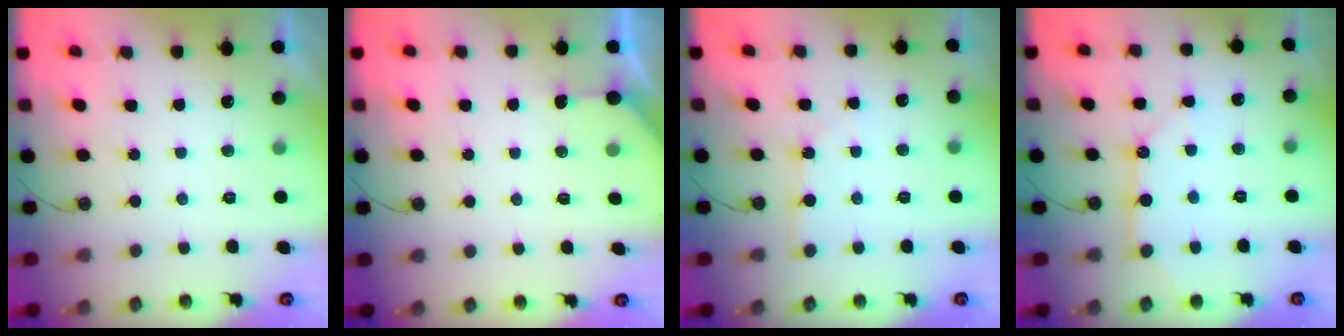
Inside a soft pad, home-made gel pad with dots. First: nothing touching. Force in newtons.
{"total": 3.2, "press": 3.2, "slide": 0.3}
{"total": 2.1, "press": 2.1, "slide": 0.3}
{"total": 8.1, "press": 8.1, "slide": 0.3}